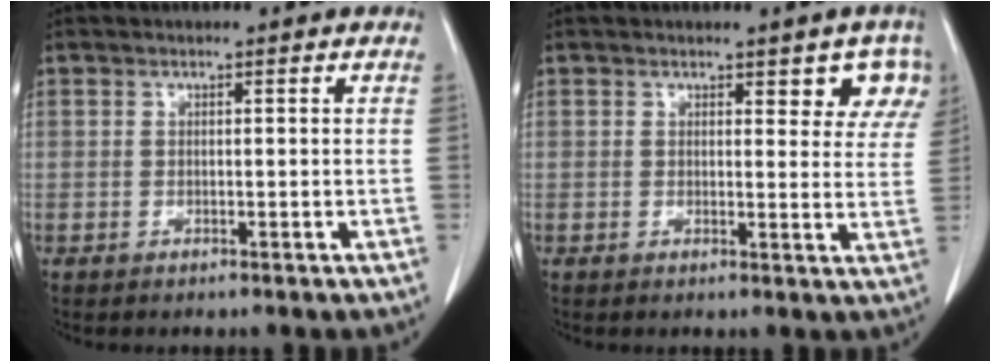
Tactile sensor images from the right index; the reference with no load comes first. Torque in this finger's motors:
{"motor_torque": [0.14, 0.18, 0.03, 0.01]}